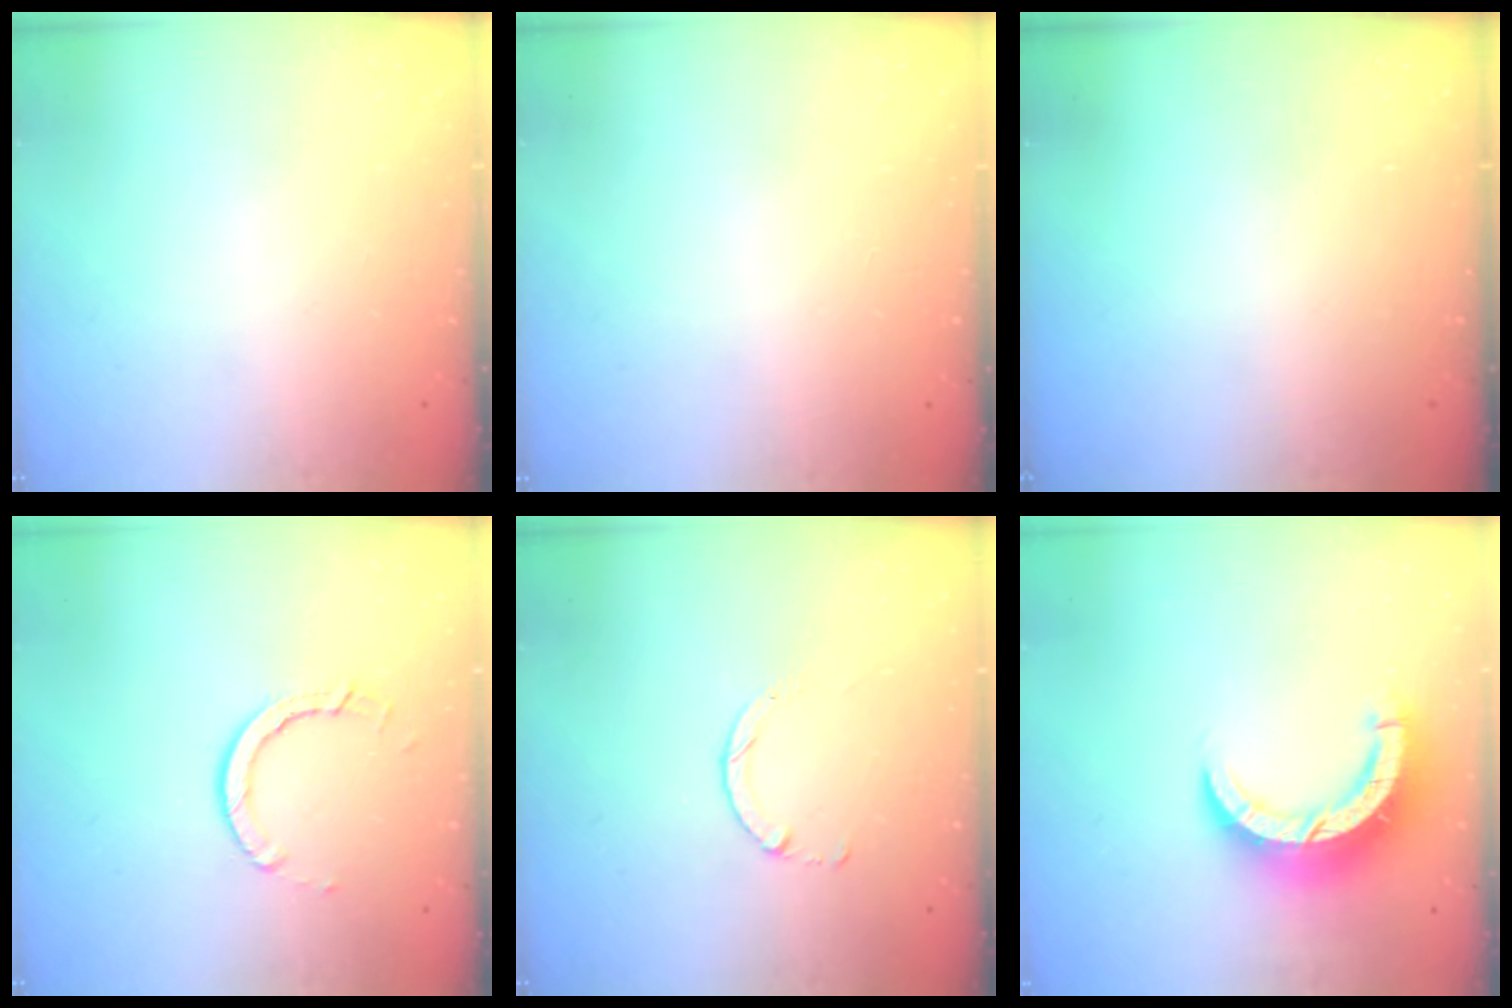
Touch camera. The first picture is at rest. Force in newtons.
{"total": 2.6, "press": 2.6, "slide": 0.2}
{"total": 0.0}
{"total": 5.4, "press": 5.4, "slide": 0.5}
{"total": 1.4, "press": 1.4, "slide": 0.2}
{"total": 10.6, "press": 10.5, "slide": 1.1}